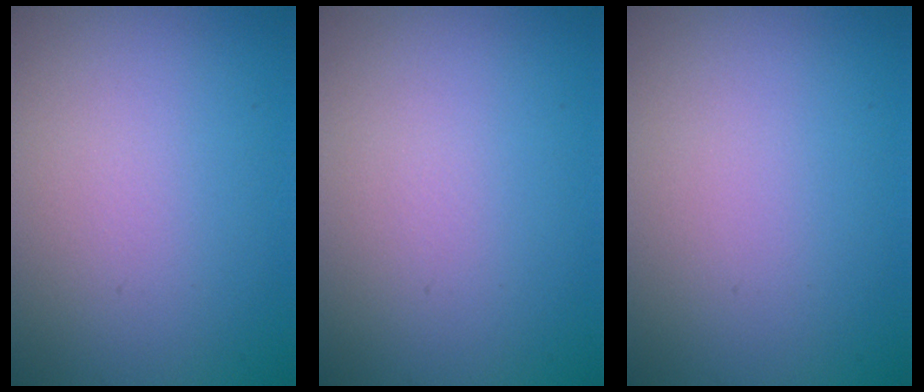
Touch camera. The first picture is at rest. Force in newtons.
{"total": 0.0}
{"total": 0.0}